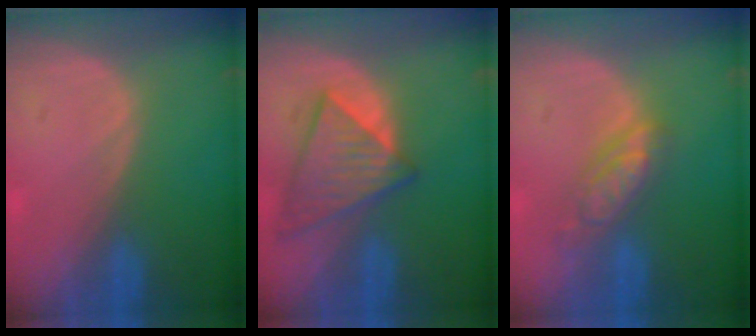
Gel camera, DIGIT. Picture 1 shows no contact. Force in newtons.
{"total": 7.6, "press": 7.3, "slide": 2.2}
{"total": 5.6, "press": 5.1, "slide": 2.4}